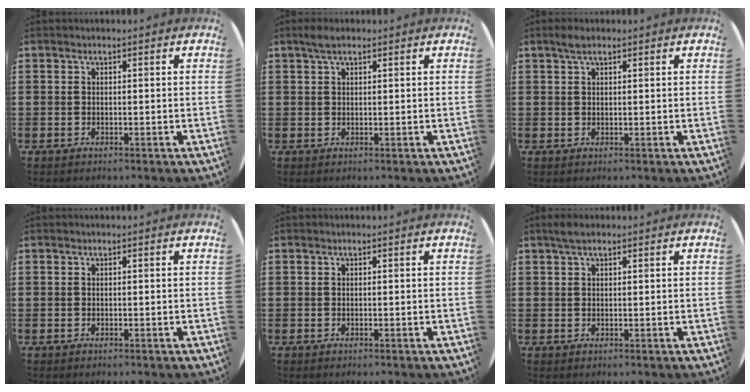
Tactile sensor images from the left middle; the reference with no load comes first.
{"total": 2.0, "force": [1.5, 0.8, 1.1], "torque": [-0.017, 0.002, 0.025]}
{"total": 1.9, "force": [1.3, 0.8, 1.1], "torque": [-0.015, 0.002, 0.022]}
{"total": 0.0}
{"total": 0.0}
{"total": 1.9, "force": [1.5, 0.8, 1.0], "torque": [-0.014, 0.003, 0.025]}